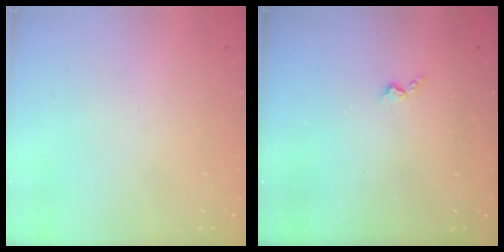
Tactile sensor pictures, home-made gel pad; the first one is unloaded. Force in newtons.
{"total": 2.8, "press": 2.8, "slide": 0.5}